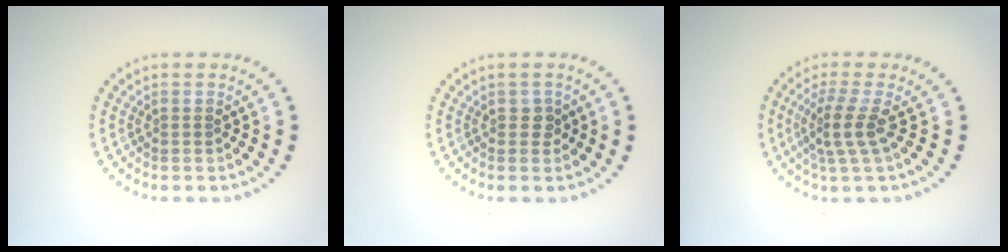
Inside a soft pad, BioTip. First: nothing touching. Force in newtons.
{"total": 1.0, "press": 0.9, "slide": 0.3}
{"total": 2.9, "press": 2.1, "slide": 2.0}